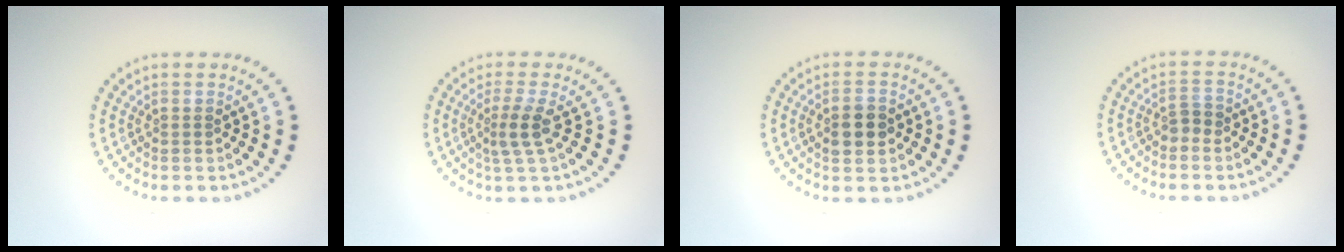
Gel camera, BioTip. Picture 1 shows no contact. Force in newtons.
{"total": 2.4, "press": 1.7, "slide": 1.7}
{"total": 2.9, "press": 2.9, "slide": 0.1}
{"total": 1.1, "press": 1.0, "slide": 0.5}